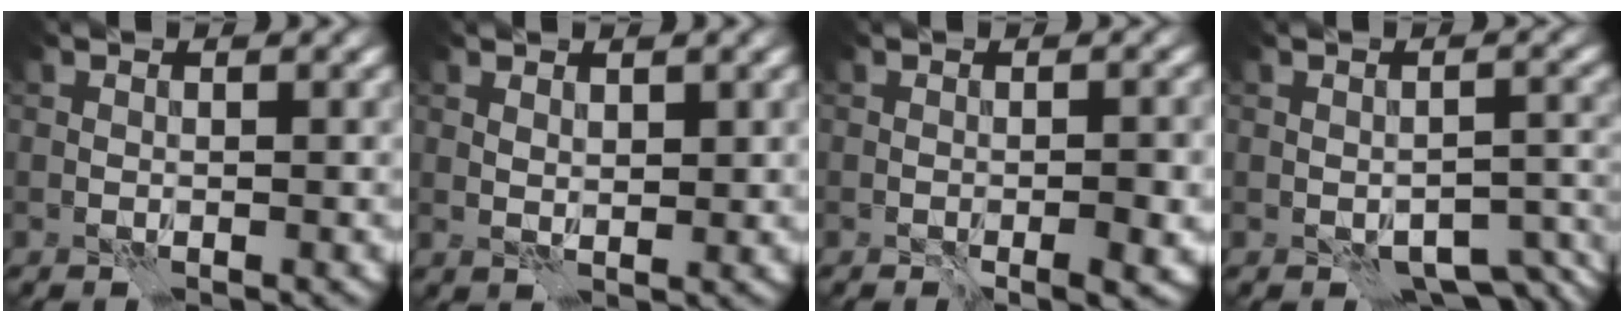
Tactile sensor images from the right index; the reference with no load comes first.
{"total": 1.4, "force": [0.8, 0.6, 1.1], "torque": [-0.020, -0.004, 0.016]}
{"total": 3.0, "force": [-0.5, 0.6, 2.8], "torque": [-0.029, 0.004, -0.007]}
{"total": 4.9, "force": [-2.7, 2.2, 3.5], "torque": [-0.040, -0.004, -0.033]}